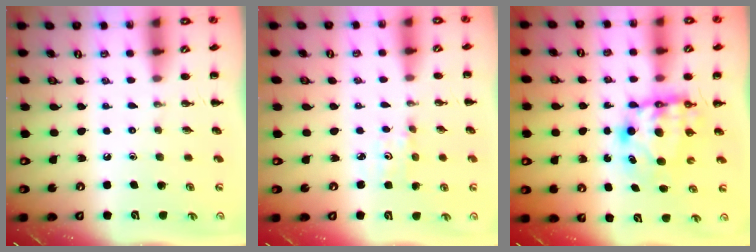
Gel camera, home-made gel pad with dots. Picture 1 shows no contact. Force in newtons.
{"total": 2.6, "press": 2.5, "slide": 0.8}
{"total": 7.5, "press": 7.4, "slide": 1.4}